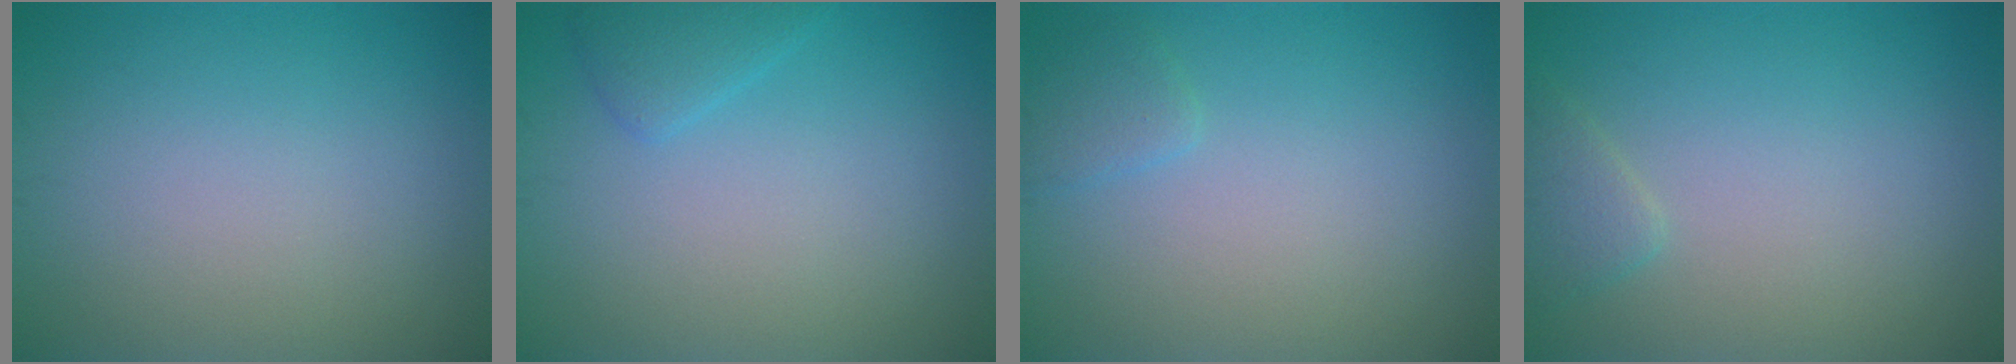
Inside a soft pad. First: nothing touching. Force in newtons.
{"total": 1.6, "press": 1.6, "slide": 0.1}
{"total": 1.2, "press": 1.2, "slide": 0.1}
{"total": 1.6, "press": 1.6, "slide": 0.1}